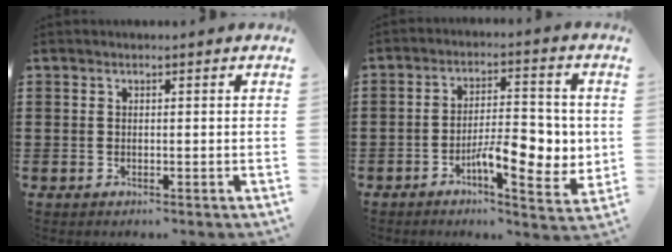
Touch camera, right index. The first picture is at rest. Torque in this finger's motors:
{"motor_torque": [2.14, 0.00, 0.63, 0.14]}